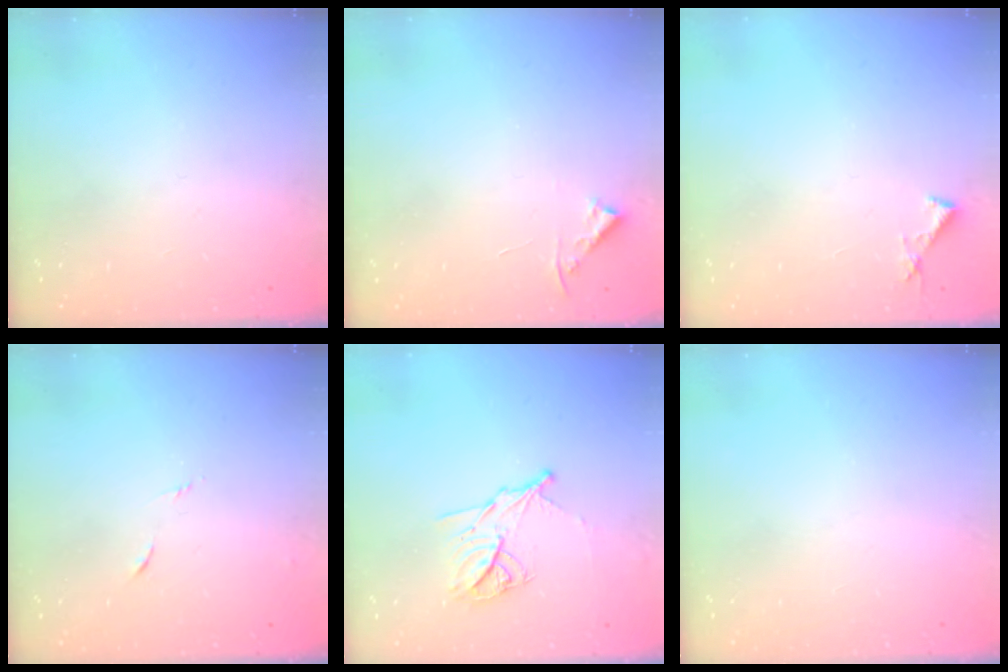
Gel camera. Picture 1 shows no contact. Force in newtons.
{"total": 3.8, "press": 3.8, "slide": 0.6}
{"total": 3.6, "press": 3.6, "slide": 0.3}
{"total": 5.9, "press": 5.9, "slide": 0.6}
{"total": 11.4, "press": 11.4, "slide": 0.3}
{"total": 0.0}